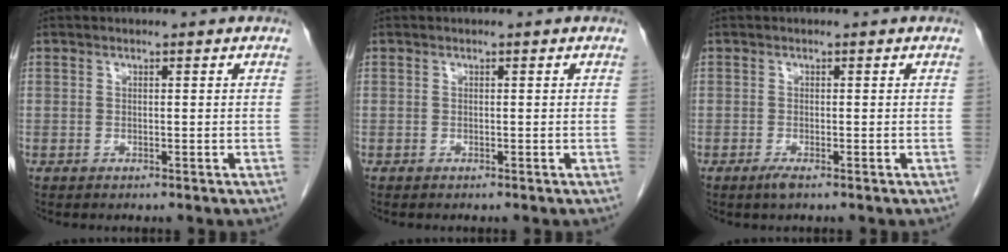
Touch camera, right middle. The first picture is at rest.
{"total": 0.0}
{"total": 1.3, "force": [-0.9, 0.1, 1.0], "torque": [-0.023, -0.004, -0.017]}